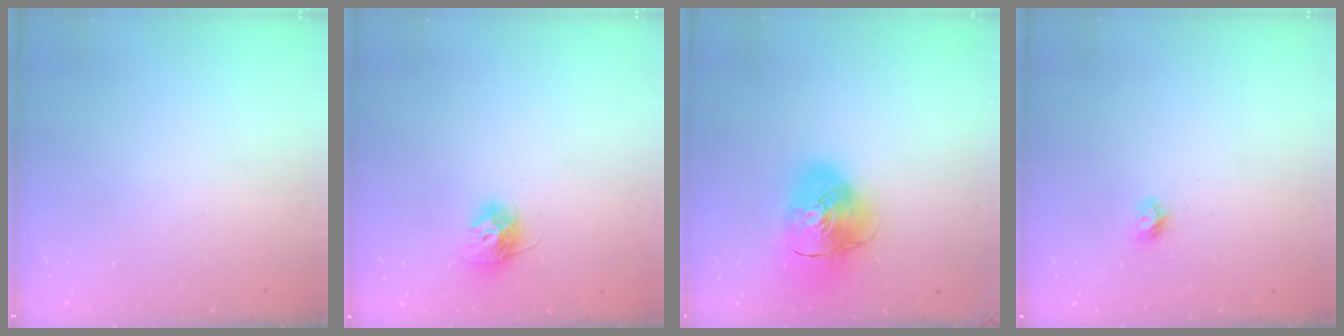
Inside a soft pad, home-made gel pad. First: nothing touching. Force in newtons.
{"total": 9.8, "press": 9.8, "slide": 0.3}
{"total": 15.6, "press": 15.5, "slide": 2.4}
{"total": 3.9, "press": 3.8, "slide": 0.5}